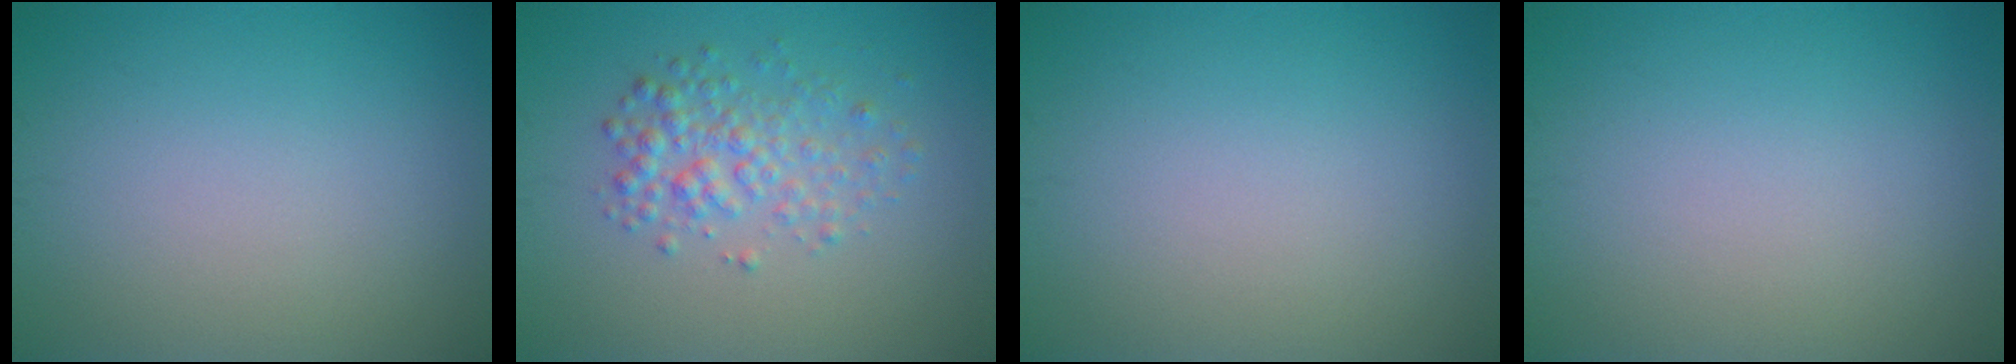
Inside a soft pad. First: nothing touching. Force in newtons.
{"total": 3.1, "press": 3.1, "slide": 0.1}
{"total": 0.0}
{"total": 0.0}